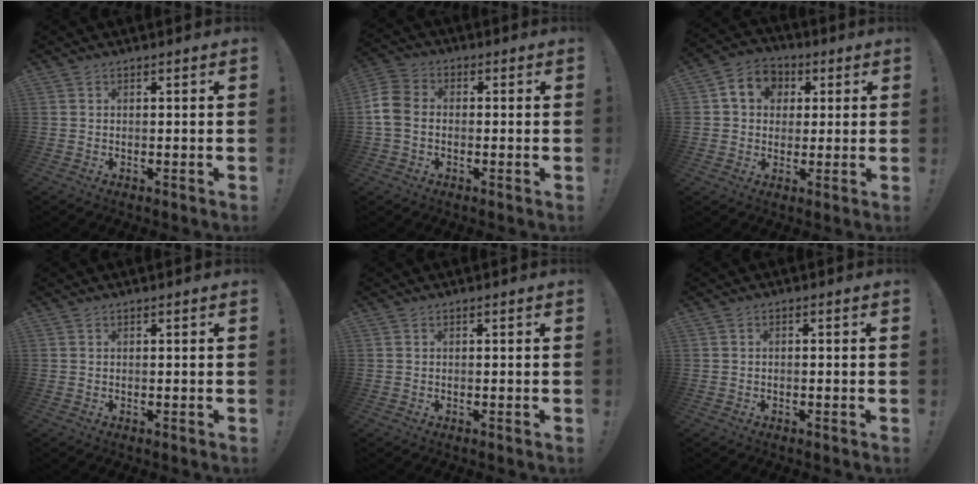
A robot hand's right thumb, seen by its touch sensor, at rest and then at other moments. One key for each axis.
{"total": 8.1, "fx": -0.9, "fy": 6.0, "fz": 5.4, "tx": -0.139, "ty": 0.008, "tz": -0.014}
{"total": 9.2, "fx": 2.1, "fy": 8.0, "fz": 4.0, "tx": -0.055, "ty": 0.002, "tz": 0.045}
{"total": 0.0}
{"total": 0.0}
{"total": 0.9, "fx": -0.8, "fy": -0.1, "fz": 0.5, "tx": -0.014, "ty": 0.003, "tz": -0.012}